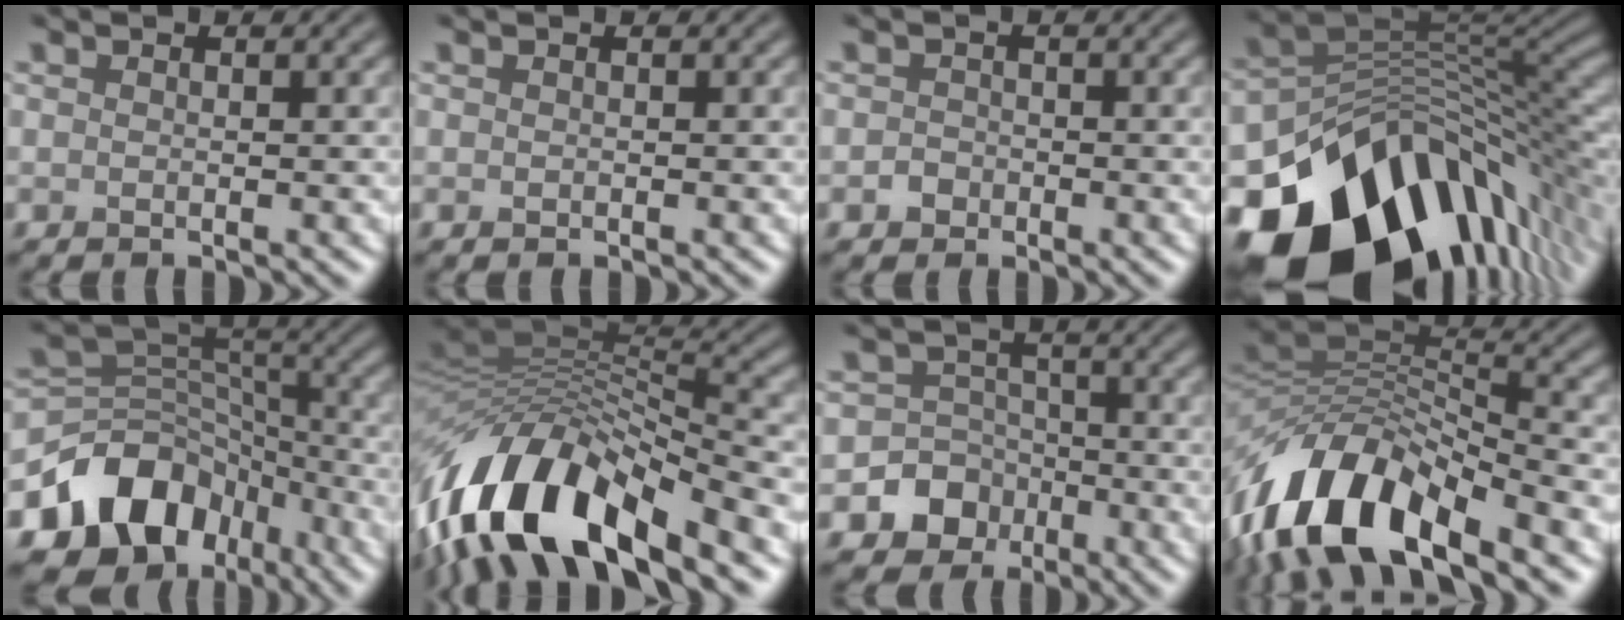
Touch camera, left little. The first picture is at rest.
{"total": 0.0}
{"total": 1.1, "force": [-0.5, 1.0, 0.3], "torque": [0.001, 0.000, -0.012]}
{"total": 16.9, "force": [-7.8, 10.9, 10.3], "torque": [-0.191, -0.022, -0.119]}
{"total": 10.8, "force": [-5.9, 7.9, 4.2], "torque": [-0.072, 0.002, -0.104]}
{"total": 13.5, "force": [-7.3, 4.8, 10.3], "torque": [-0.195, 0.015, -0.131]}
{"total": 6.8, "force": [-3.2, 6.0, 1.0], "torque": [0.003, -0.008, -0.080]}
{"total": 12.2, "force": [-6.3, 5.5, 8.9], "torque": [-0.163, 0.005, -0.124]}